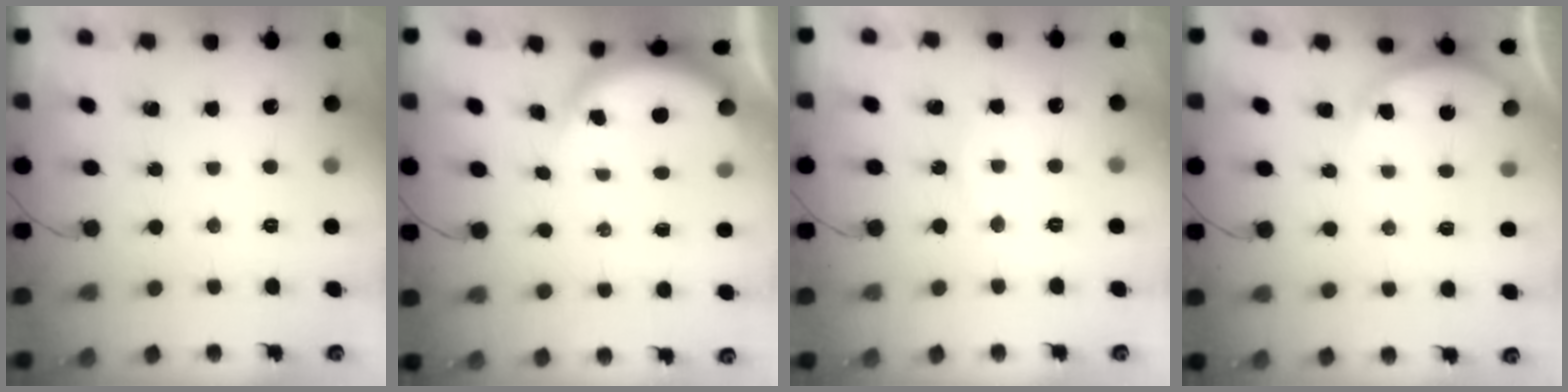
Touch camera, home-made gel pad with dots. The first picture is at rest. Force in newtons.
{"total": 4.4, "press": 4.3, "slide": 0.2}
{"total": 3.8, "press": 3.8, "slide": 0.5}
{"total": 4.6, "press": 4.5, "slide": 0.4}